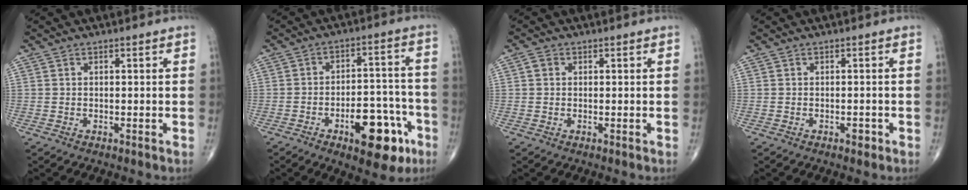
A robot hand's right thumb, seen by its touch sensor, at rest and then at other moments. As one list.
[{"total": 14.3, "force": [-6.7, 6.6, 10.8], "torque": [-0.119, 0.047, -0.088]}, {"total": 1.3, "force": [0.2, 1.1, 0.7], "torque": [-0.011, 0.004, 0.003]}, {"total": 1.2, "force": [-0.6, 0.7, 0.7], "torque": [-0.006, 0.001, -0.011]}]